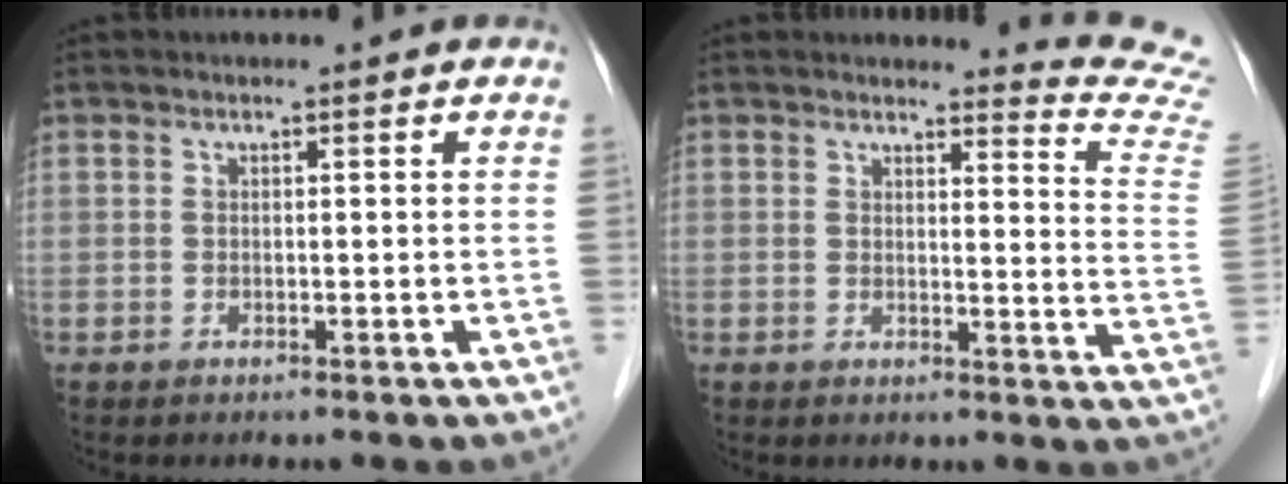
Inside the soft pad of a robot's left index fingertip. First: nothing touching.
{"total": 10.1, "force": [10.0, -1.1, -0.2], "torque": [0.006, -0.132, 0.080]}